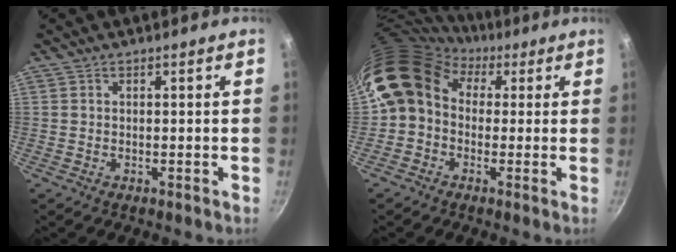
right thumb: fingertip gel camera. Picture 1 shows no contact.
{"total": 11.7, "force": [2.0, 9.2, 6.9], "torque": [-0.111, 0.025, 0.009]}